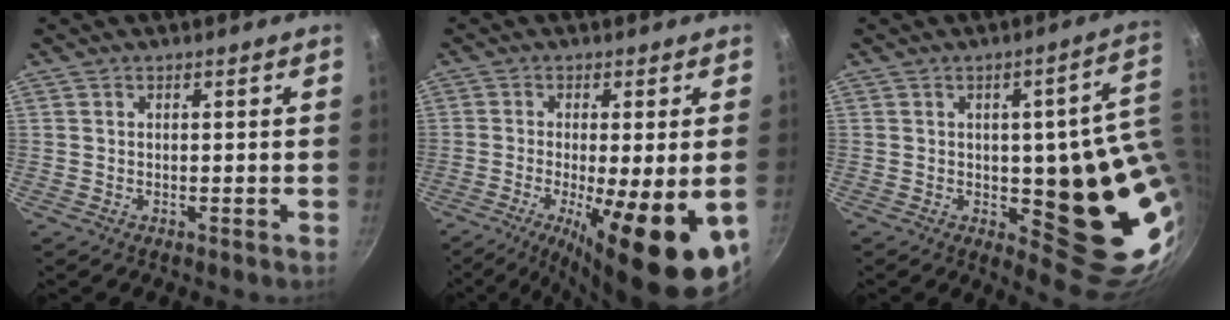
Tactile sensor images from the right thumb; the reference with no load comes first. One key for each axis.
{"total": 18.7, "fx": -6.0, "fy": 4.7, "fz": 17.1, "tx": -0.256, "ty": -0.018, "tz": -0.082}
{"total": 19.3, "fx": 0.4, "fy": 7.7, "fz": 17.7, "tx": -0.148, "ty": -0.021, "tz": 0.015}